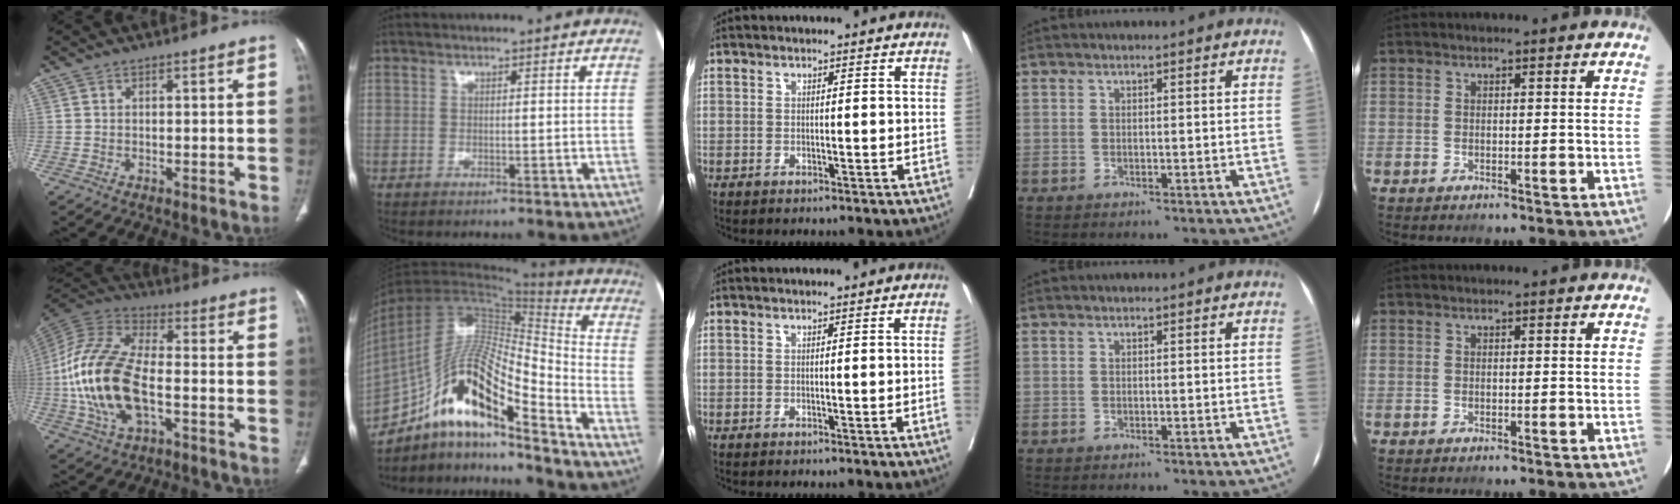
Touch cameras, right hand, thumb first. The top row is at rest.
{"thumb": {"total": 19.3, "force": [-3.8, 9.8, 16.2], "torque": [-0.338, 0.026, -0.071]}, "index": {"total": 17.8, "force": [-11.0, 3.2, 13.7], "torque": [-0.257, 0.021, -0.188]}, "middle": {"total": 1.4, "force": [-0.2, -0.4, 1.3], "torque": [-0.017, -0.002, -0.002]}}